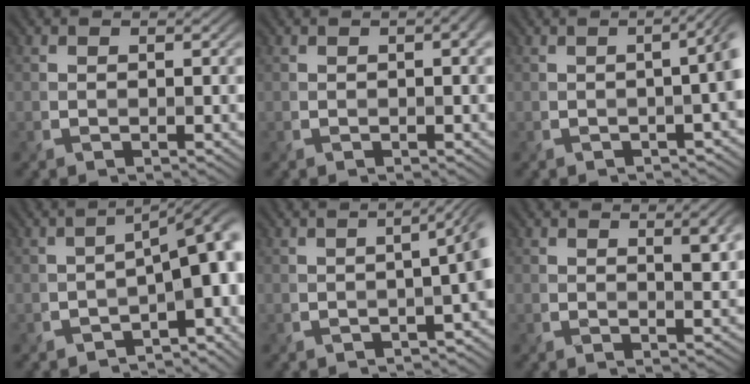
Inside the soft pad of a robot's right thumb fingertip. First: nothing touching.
{"total": 2.0, "force": [0.4, 0.5, 1.9], "torque": [-0.026, 0.006, 0.003]}
{"total": 4.5, "force": [-0.6, 1.5, 4.2], "torque": [-0.028, 0.006, -0.007]}
{"total": 10.7, "force": [-4.9, 4.2, 8.6], "torque": [-0.089, -0.017, -0.057]}
{"total": 5.8, "force": [-1.7, 1.9, 5.2], "torque": [-0.040, 0.003, -0.022]}
{"total": 3.8, "force": [1.6, 1.1, 3.2], "torque": [-0.046, 0.003, 0.028]}